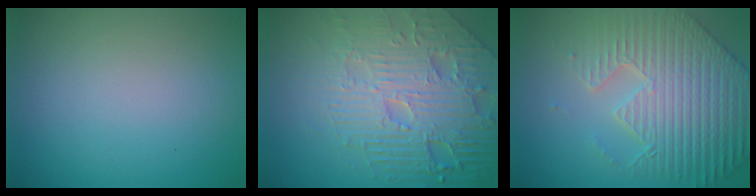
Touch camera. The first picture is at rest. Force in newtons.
{"total": 8.4, "press": 6.4, "slide": 5.4}
{"total": 9.3, "press": 6.4, "slide": 6.7}